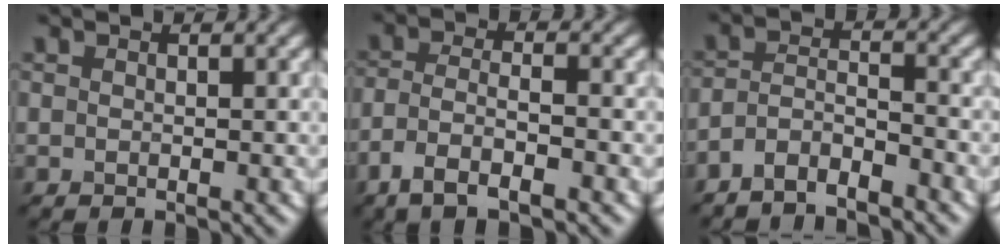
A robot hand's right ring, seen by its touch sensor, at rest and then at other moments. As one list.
[{"total": 4.6, "force": [-2.8, 1.3, 3.4], "torque": [-0.069, 0.000, -0.058]}, {"total": 3.4, "force": [-3.0, 0.8, 1.5], "torque": [-0.029, 0.003, -0.065]}]